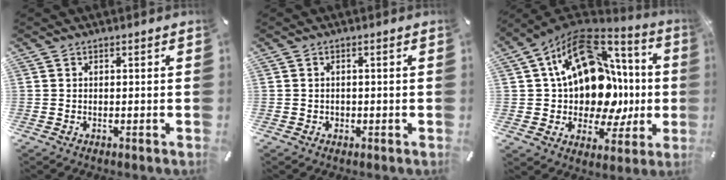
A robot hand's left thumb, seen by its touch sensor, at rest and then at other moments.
{"total": 0.8, "force": [-0.2, 0.7, 0.3], "torque": [-0.006, 0.004, -0.007]}
{"total": 20.1, "force": [4.1, 14.3, 13.6], "torque": [-0.217, -0.049, 0.069]}